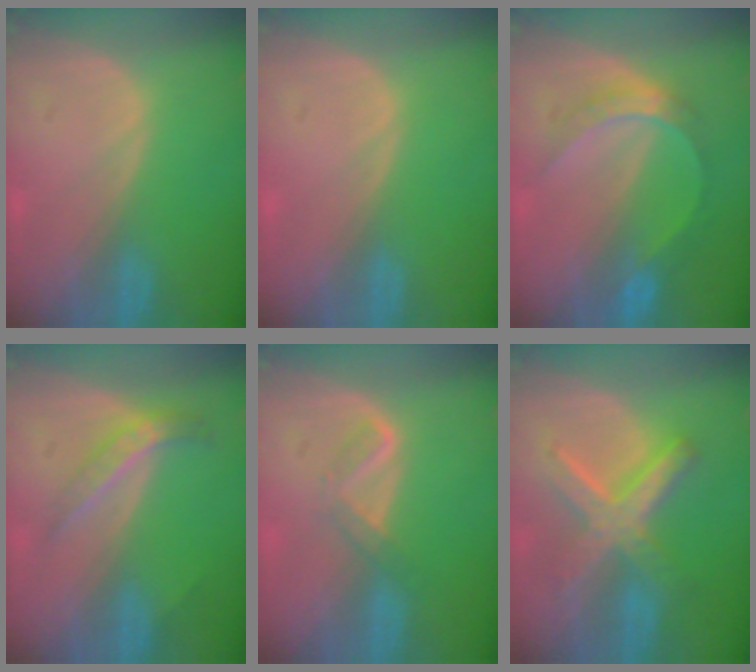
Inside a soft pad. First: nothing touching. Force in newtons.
{"total": 0.7, "press": 0.0, "slide": 0.7}
{"total": 6.7, "press": 5.7, "slide": 3.4}
{"total": 4.4, "press": 3.9, "slide": 2.1}
{"total": 2.8, "press": 2.7, "slide": 0.7}
{"total": 8.2, "press": 8.2, "slide": 0.7}